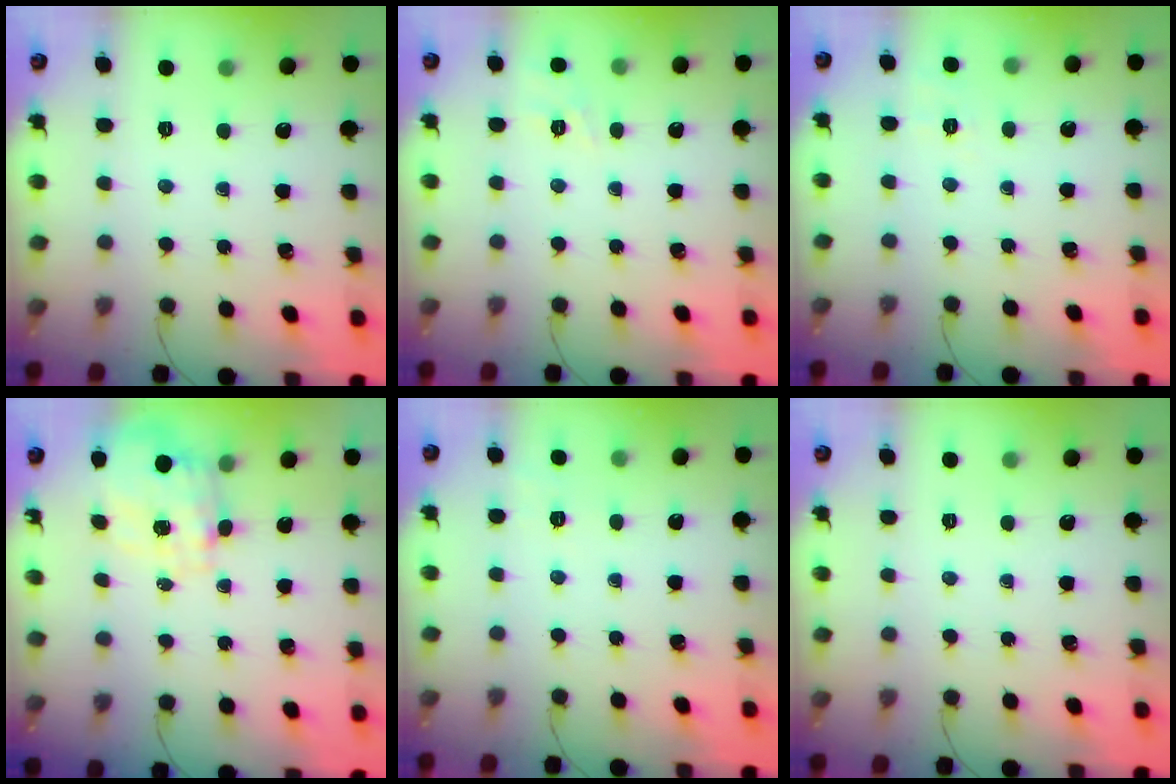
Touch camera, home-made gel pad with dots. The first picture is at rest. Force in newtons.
{"total": 8.8, "press": 8.5, "slide": 1.9}
{"total": 2.0, "press": 0.4, "slide": 1.9}
{"total": 2.9, "press": 2.7, "slide": 1.2}
{"total": 1.8, "press": 0.1, "slide": 1.8}
{"total": 0.0}